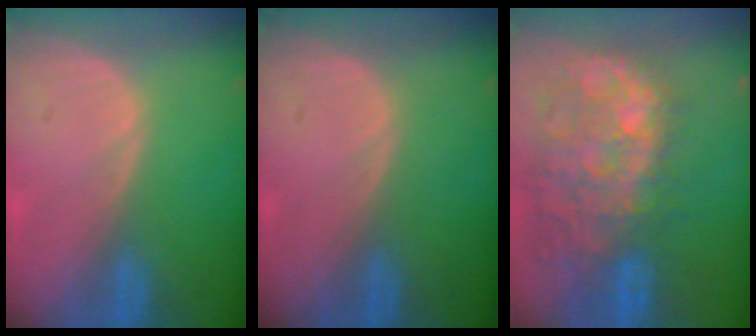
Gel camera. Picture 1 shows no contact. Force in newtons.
{"total": 0.0}
{"total": 12.9, "press": 11.6, "slide": 5.8}